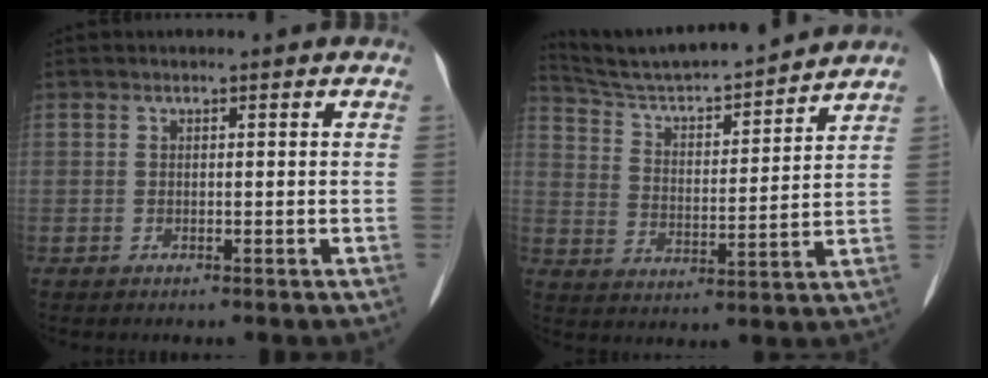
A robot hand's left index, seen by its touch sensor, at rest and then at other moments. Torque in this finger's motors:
{"motor_torque": [-0.03, -0.38, 0.03, 0.07]}